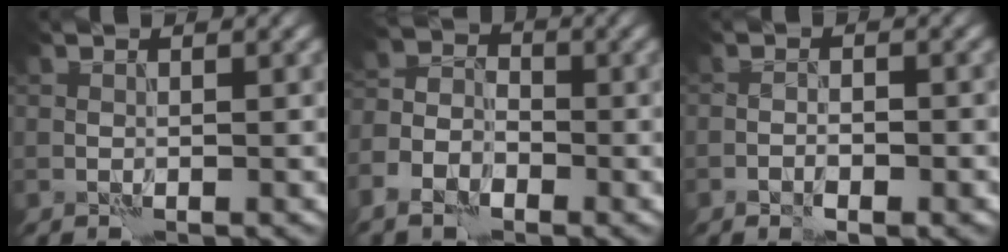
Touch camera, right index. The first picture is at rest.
{"total": 5.6, "force": [-3.6, 3.6, 2.4], "torque": [-0.026, -0.013, -0.063]}
{"total": 2.1, "force": [-1.3, 0.7, 1.5], "torque": [-0.023, 0.011, -0.022]}